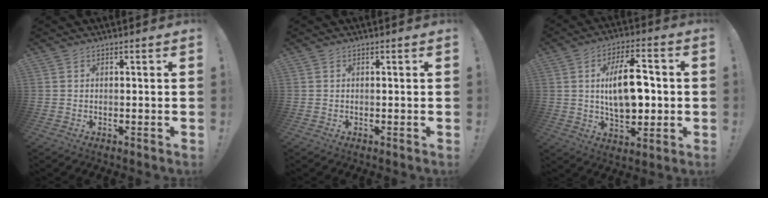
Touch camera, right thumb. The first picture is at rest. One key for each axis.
{"total": 0.0}
{"total": 15.9, "fx": 0.8, "fy": 8.3, "fz": 13.6, "tx": -0.238, "ty": 0.003, "tz": 0.009}